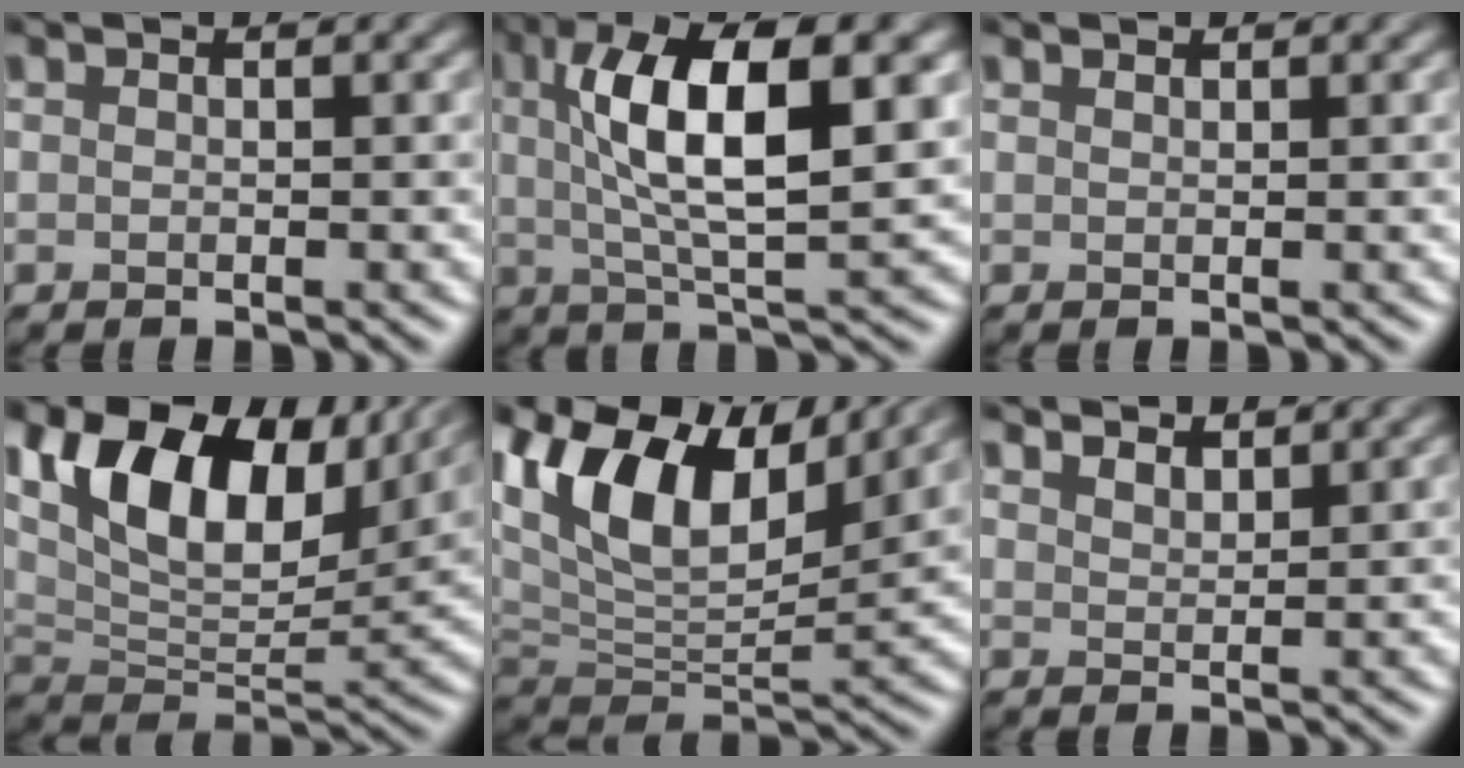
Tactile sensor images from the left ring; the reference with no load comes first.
{"total": 9.9, "force": [2.3, 3.2, 9.1], "torque": [-0.149, 0.008, 0.037]}
{"total": 0.6, "force": [0.6, 0.1, 0.0], "torque": [0.000, 0.000, 0.013]}
{"total": 13.9, "force": [6.6, 7.5, 9.6], "torque": [-0.158, 0.011, 0.118]}
{"total": 12.5, "force": [6.8, 6.3, 8.3], "torque": [-0.161, 0.023, 0.119]}
{"total": 3.9, "force": [3.7, 0.9, 1.1], "torque": [-0.016, -0.001, 0.056]}